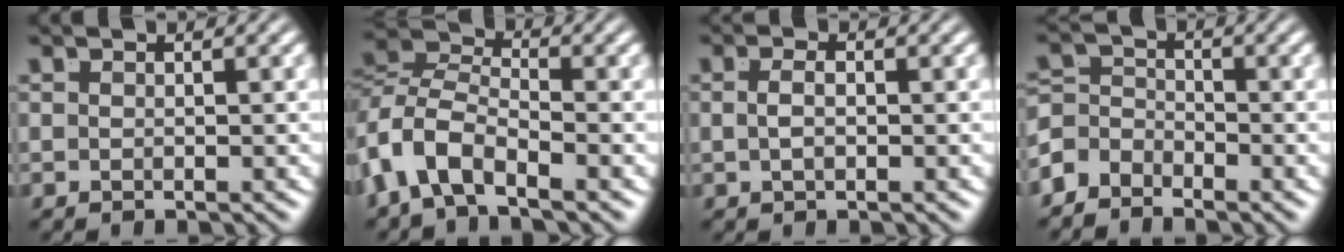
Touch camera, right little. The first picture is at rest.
{"total": 7.0, "force": [-1.4, 5.7, 3.9], "torque": [-0.102, -0.017, -0.034]}
{"total": 1.1, "force": [-0.4, -0.2, 1.0], "torque": [-0.015, -0.008, -0.001]}
{"total": 4.9, "force": [-2.0, 4.1, 1.7], "torque": [-0.036, -0.022, -0.035]}